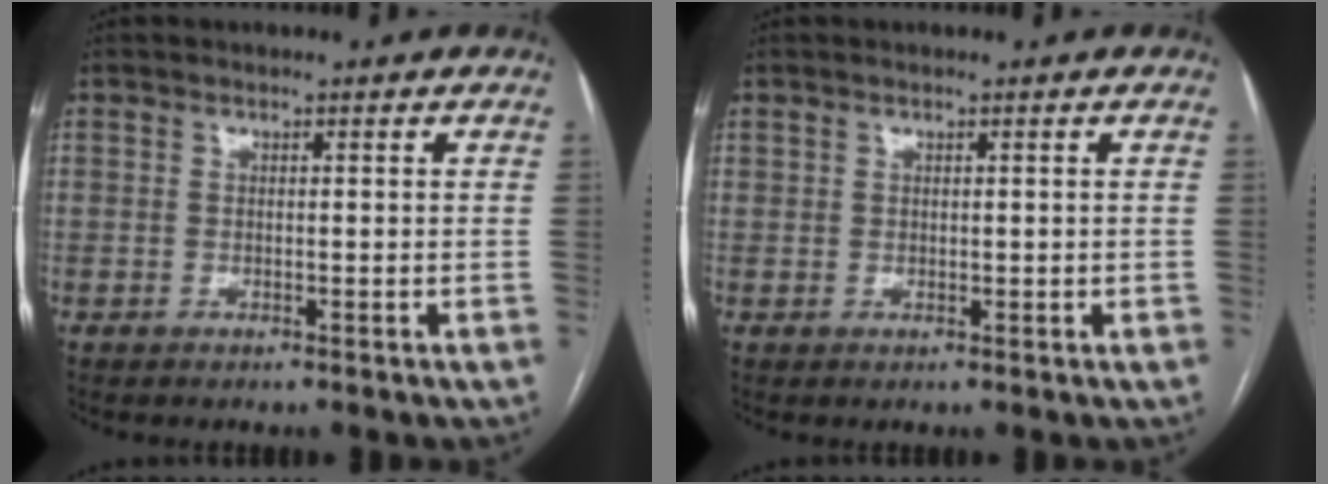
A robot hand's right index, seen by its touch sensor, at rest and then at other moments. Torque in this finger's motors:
{"motor_torque": [-0.12, 0.17, 0.00, 0.00]}